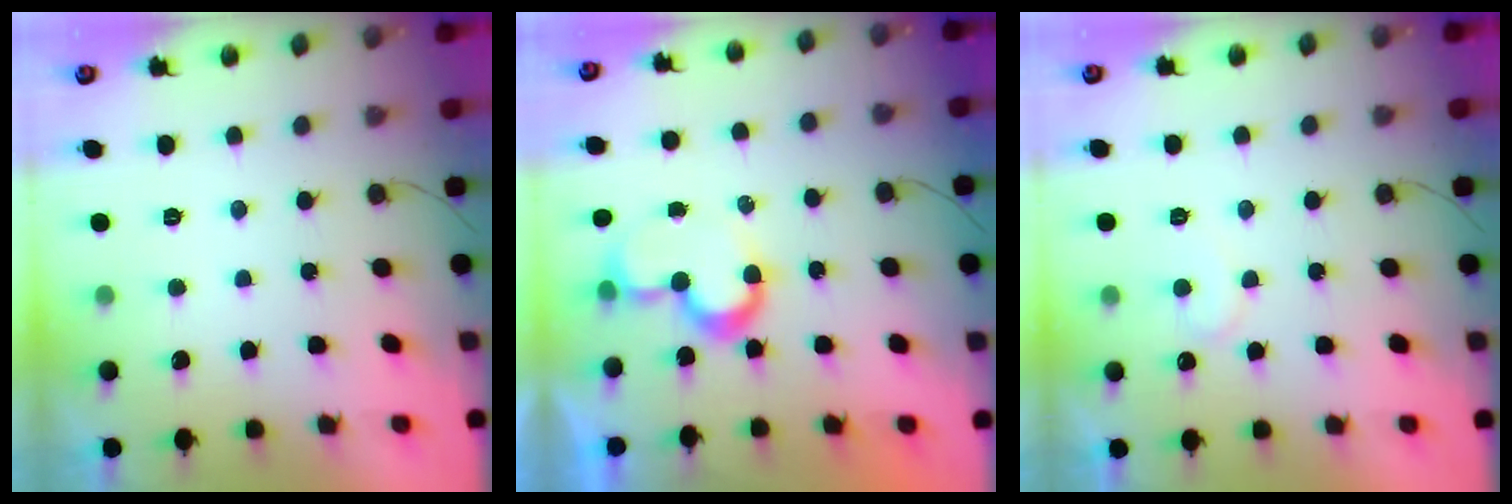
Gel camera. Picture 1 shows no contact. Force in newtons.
{"total": 8.4, "press": 8.4, "slide": 0.7}
{"total": 5.8, "press": 5.8, "slide": 0.3}